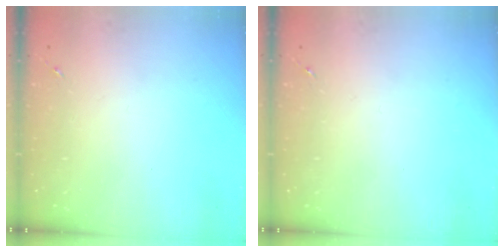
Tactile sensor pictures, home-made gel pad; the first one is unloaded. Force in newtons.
{"total": 0.0}